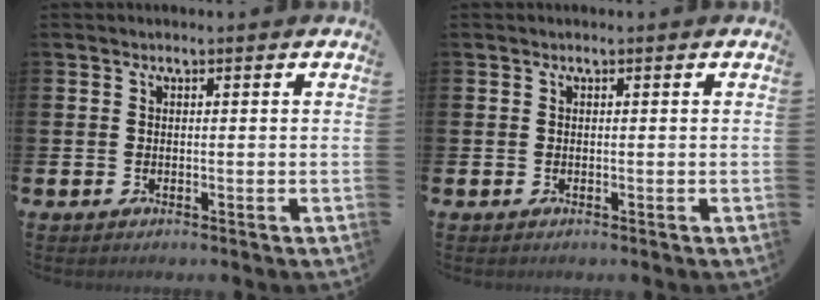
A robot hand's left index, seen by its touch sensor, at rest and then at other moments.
{"total": 0.0}